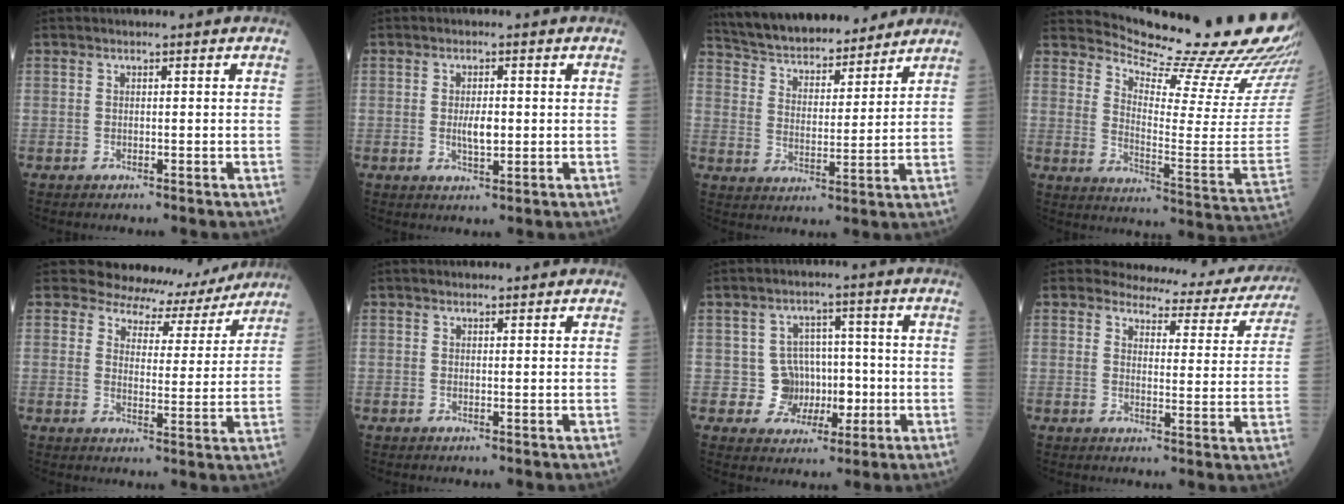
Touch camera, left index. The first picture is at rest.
{"total": 2.6, "force": [-0.2, 1.0, 2.4], "torque": [-0.039, -0.001, -0.001]}
{"total": 19.4, "force": [17.7, 4.8, 6.3], "torque": [-0.103, 0.016, 0.272]}
{"total": 25.1, "force": [23.6, 0.3, 8.4], "torque": [-0.129, -0.142, 0.295]}
{"total": 9.5, "force": [9.0, 3.0, -0.2], "torque": [0.018, -0.011, 0.104]}
{"total": 0.6, "force": [0.6, 0.2, 0.0], "torque": [0.000, 0.001, 0.008]}
{"total": 6.2, "force": [-0.8, 6.0, 1.3], "torque": [0.000, 0.018, -0.009]}
{"total": 15.3, "force": [14.6, 3.9, 2.4], "torque": [0.008, -0.055, 0.143]}